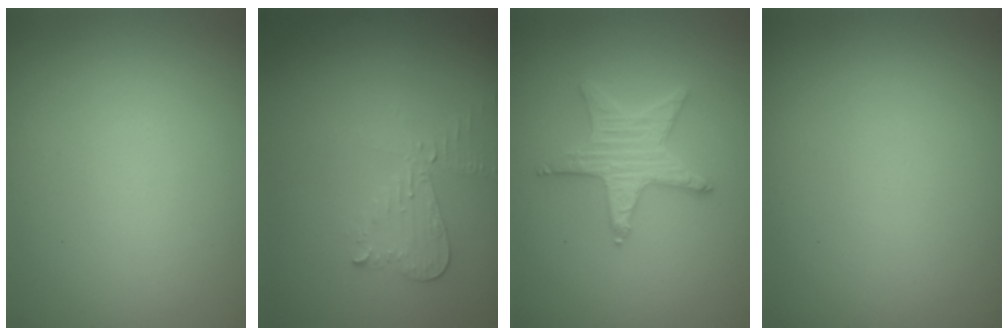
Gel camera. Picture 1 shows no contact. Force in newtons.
{"total": 2.1, "press": 2.1, "slide": 0.1}
{"total": 3.3, "press": 3.2, "slide": 0.8}
{"total": 0.0}